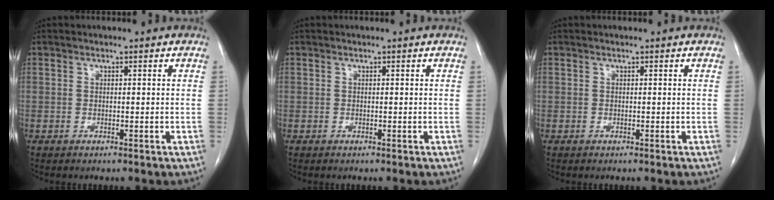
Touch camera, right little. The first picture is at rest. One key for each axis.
{"total": 0.0}
{"total": 0.0}